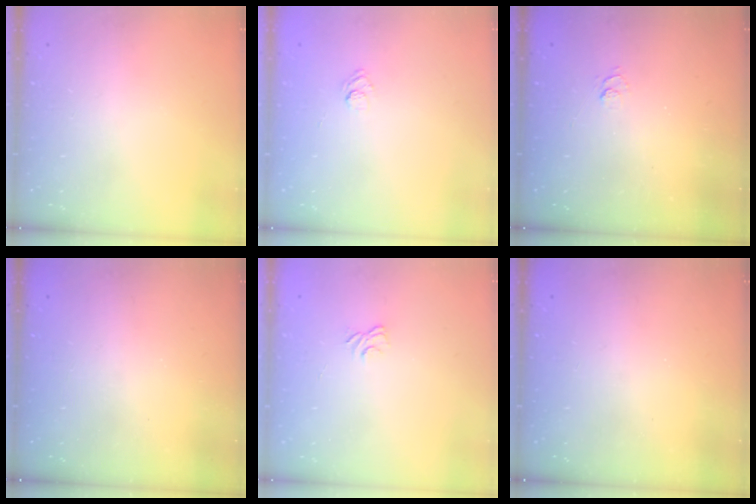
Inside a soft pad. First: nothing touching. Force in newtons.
{"total": 3.3, "press": 3.1, "slide": 1.1}
{"total": 2.7, "press": 2.2, "slide": 1.5}
{"total": 2.5, "press": 2.4, "slide": 0.7}
{"total": 3.3, "press": 3.0, "slide": 1.3}
{"total": 2.3, "press": 2.2, "slide": 0.8}